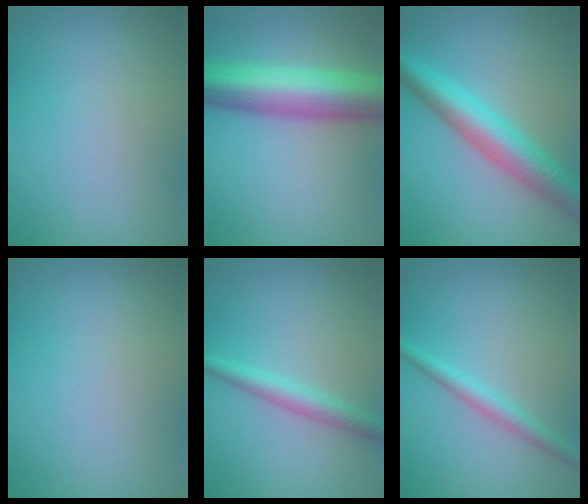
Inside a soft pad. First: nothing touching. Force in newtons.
{"total": 10.1, "press": 10.1, "slide": 0.3}
{"total": 6.4, "press": 6.4, "slide": 0.1}
{"total": 0.0}
{"total": 2.5, "press": 2.5, "slide": 0.1}
{"total": 2.1, "press": 2.1, "slide": 0.0}